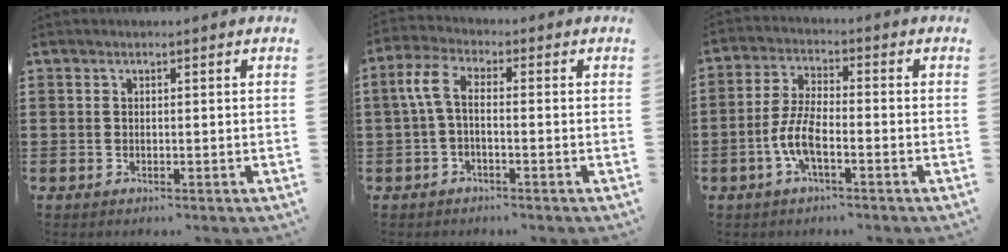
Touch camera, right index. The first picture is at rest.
{"total": 4.1, "force": [-0.8, 1.7, 3.6], "torque": [-0.091, 0.000, -0.024]}
{"total": 6.5, "force": [-2.6, 1.9, 5.6], "torque": [-0.134, -0.011, -0.056]}